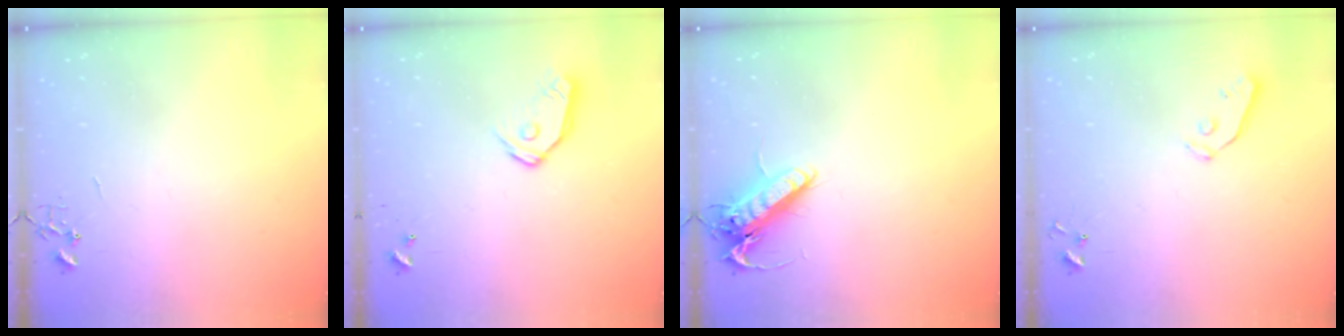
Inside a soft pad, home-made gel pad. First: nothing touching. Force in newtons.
{"total": 9.8, "press": 9.8, "slide": 0.9}
{"total": 13.3, "press": 13.1, "slide": 2.4}
{"total": 4.7, "press": 4.6, "slide": 0.7}